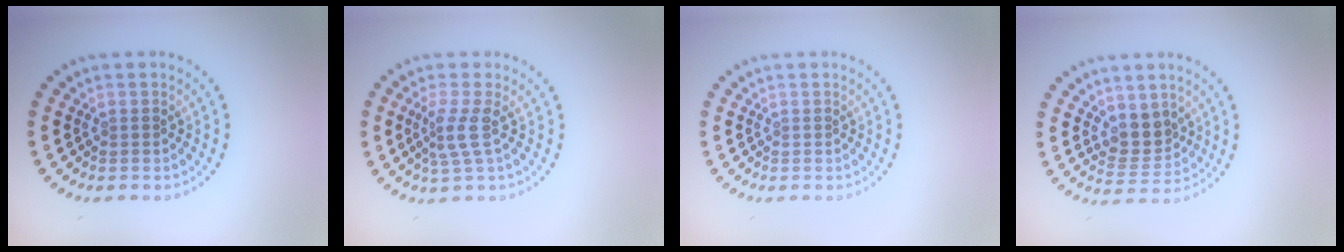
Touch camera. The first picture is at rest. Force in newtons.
{"total": 2.3, "press": 1.6, "slide": 1.7}
{"total": 0.0}
{"total": 2.8, "press": 2.6, "slide": 1.2}